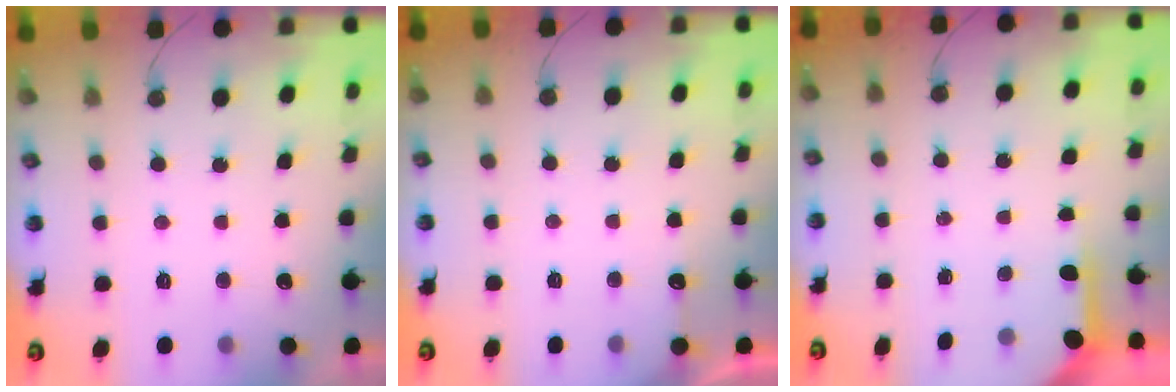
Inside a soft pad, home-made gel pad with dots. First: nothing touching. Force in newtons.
{"total": 3.1, "press": 3.1, "slide": 0.4}
{"total": 3.8, "press": 3.8, "slide": 0.4}